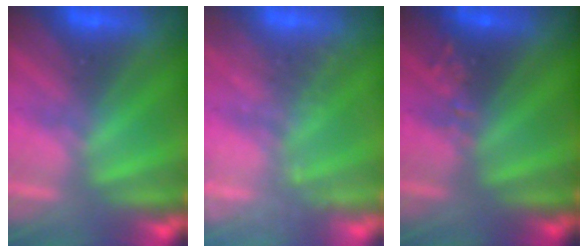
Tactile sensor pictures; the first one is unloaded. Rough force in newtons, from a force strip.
{"total": 1.9}
{"total": 2.4}